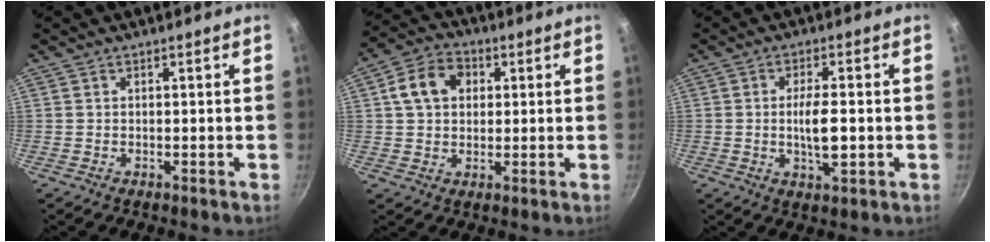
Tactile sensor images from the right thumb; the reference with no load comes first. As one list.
[{"total": 9.4, "force": [2.3, 7.1, 5.8], "torque": [-0.090, 0.012, 0.033]}, {"total": 6.6, "force": [-0.5, 2.3, 6.2], "torque": [-0.107, -0.006, -0.009]}]